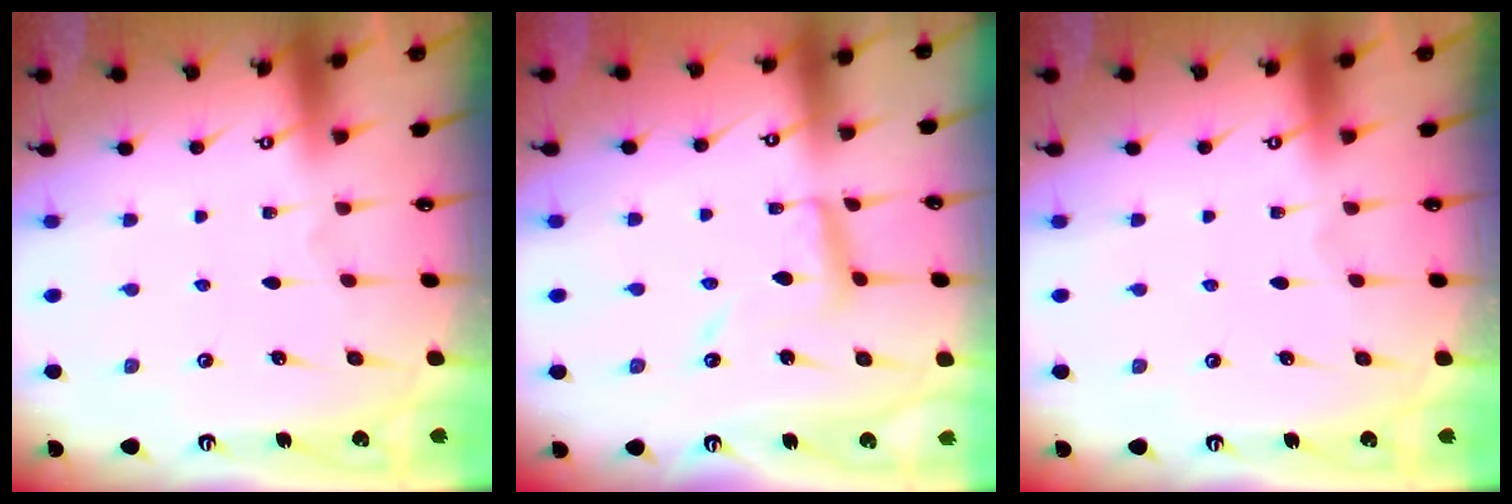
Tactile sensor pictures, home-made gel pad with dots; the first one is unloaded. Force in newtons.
{"total": 9.6, "press": 9.5, "slide": 0.8}
{"total": 0.0}